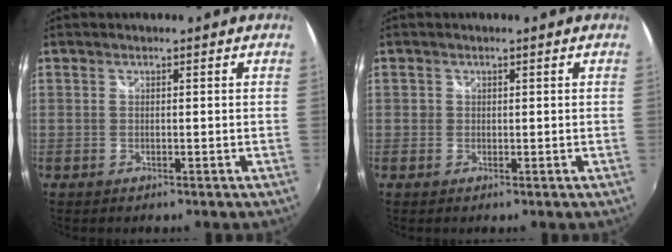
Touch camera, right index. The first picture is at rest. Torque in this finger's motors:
{"motor_torque": [-0.03, -0.01, 0.00, 0.01]}